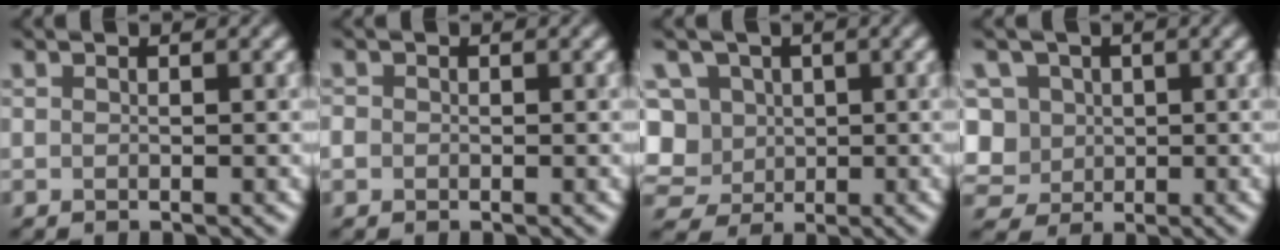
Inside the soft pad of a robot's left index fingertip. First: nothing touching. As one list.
[{"total": 0.9, "force": [-0.2, 0.8, 0.2], "torque": [-0.002, -0.003, -0.006]}, {"total": 10.3, "force": [1.4, 9.2, 4.4], "torque": [-0.101, 0.028, -0.006]}, {"total": 8.1, "force": [0.8, 7.2, 3.5], "torque": [-0.079, 0.030, -0.015]}]